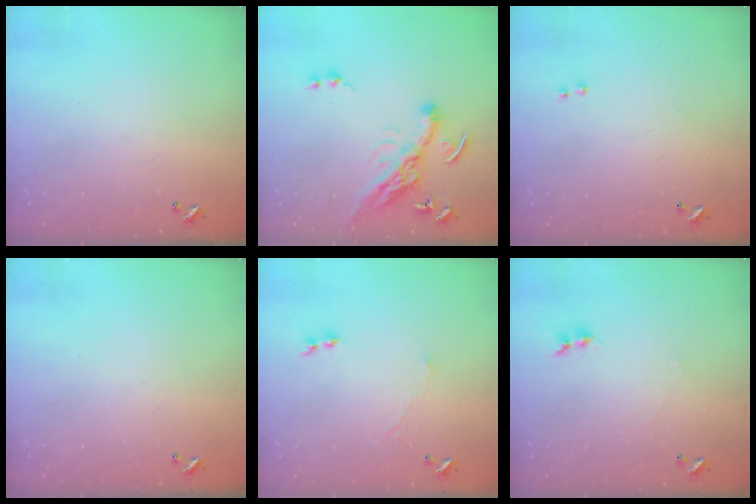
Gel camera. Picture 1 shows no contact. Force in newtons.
{"total": 12.8, "press": 12.6, "slide": 2.1}
{"total": 2.3, "press": 2.2, "slide": 0.8}
{"total": 0.0}
{"total": 1.2, "press": 0.7, "slide": 1.0}
{"total": 0.0}